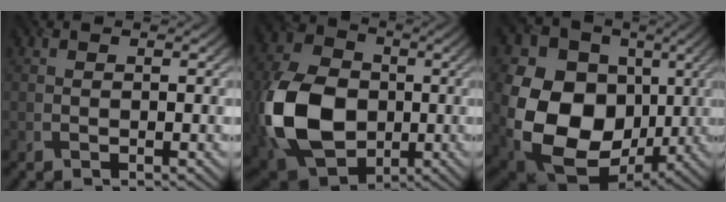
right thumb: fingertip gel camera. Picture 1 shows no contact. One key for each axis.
{"total": 15.8, "fx": -2.6, "fy": 11.7, "fz": 10.3, "tx": -0.256, "ty": -0.004, "tz": -0.066}
{"total": 19.8, "fx": -1.0, "fy": 15.7, "fz": 12.0, "tx": -0.262, "ty": -0.037, "tz": -0.001}